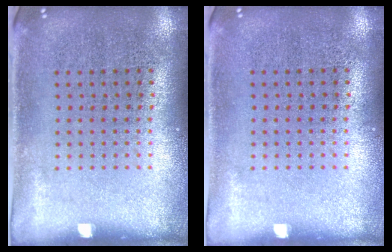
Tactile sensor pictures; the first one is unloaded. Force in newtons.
{"total": 0.0}